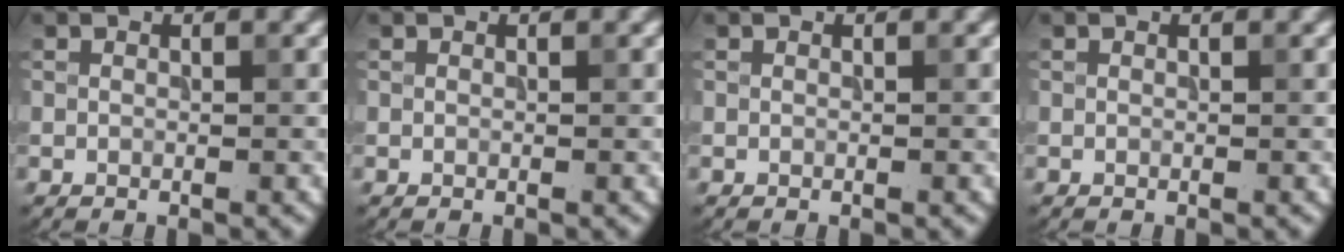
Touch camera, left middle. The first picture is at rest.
{"total": 0.0}
{"total": 0.0}
{"total": 0.0}